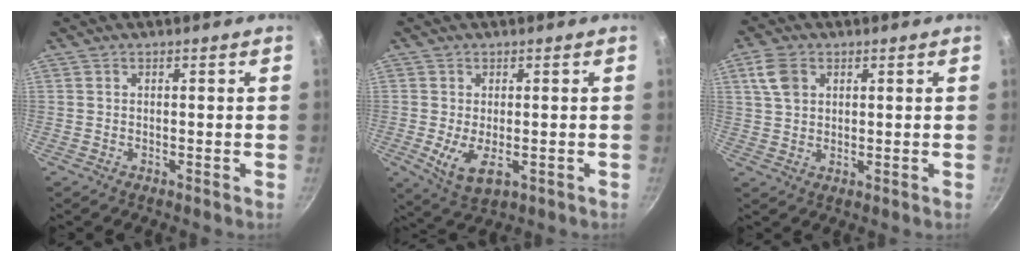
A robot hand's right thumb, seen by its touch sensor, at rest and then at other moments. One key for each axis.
{"total": 6.4, "fx": -1.2, "fy": 3.3, "fz": 5.3, "tx": -0.097, "ty": -0.022, "tz": -0.014}
{"total": 5.6, "fx": 2.2, "fy": 3.9, "fz": 3.5, "tx": -0.062, "ty": -0.001, "tz": 0.040}